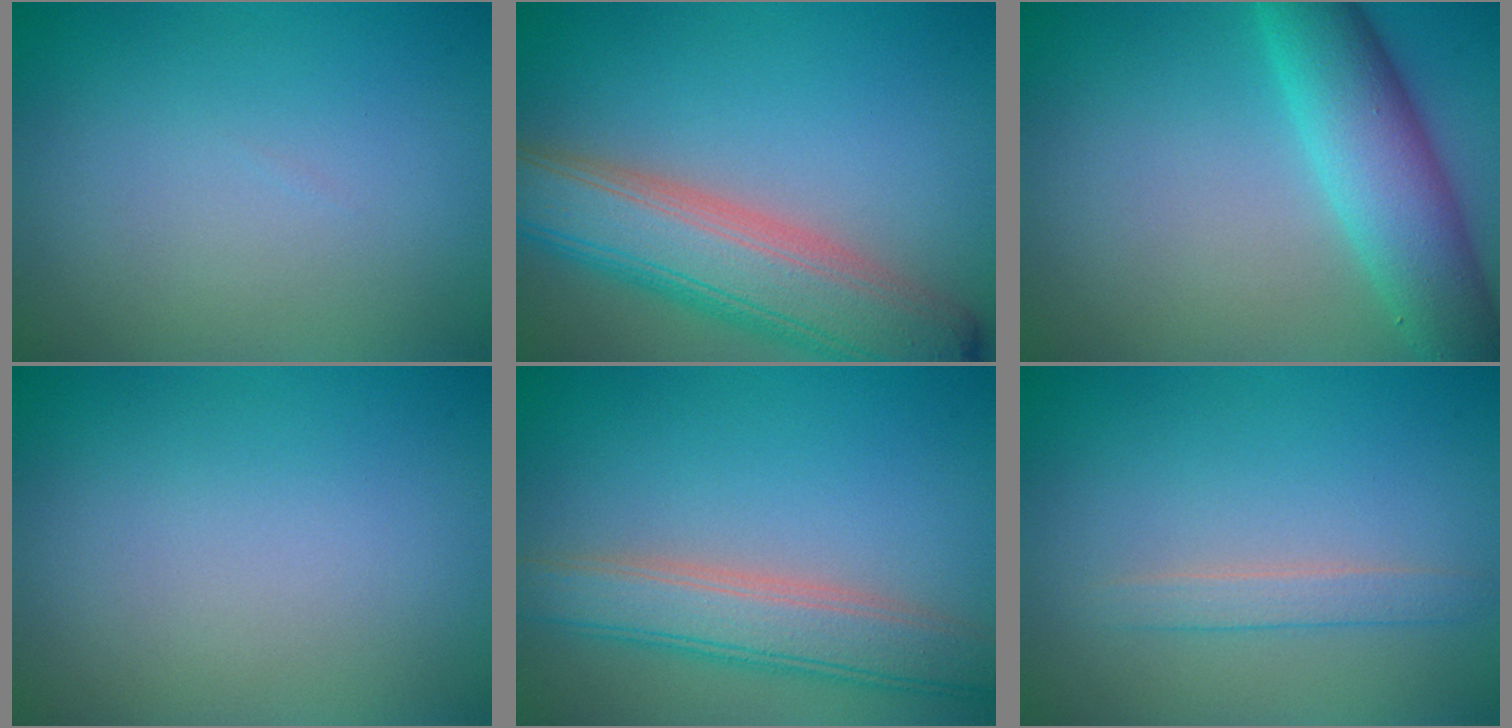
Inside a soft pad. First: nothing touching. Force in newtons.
{"total": 8.7, "press": 8.7, "slide": 0.5}
{"total": 6.9, "press": 6.9, "slide": 0.1}
{"total": 0.0}
{"total": 5.3, "press": 5.3, "slide": 0.3}
{"total": 1.7, "press": 1.7, "slide": 0.0}